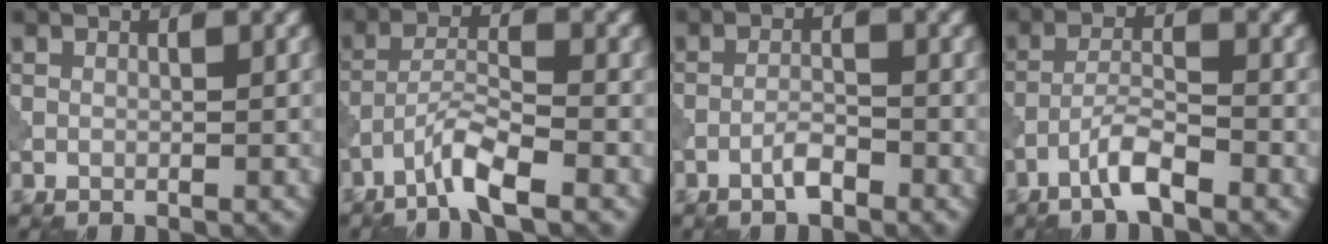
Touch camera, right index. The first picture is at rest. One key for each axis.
{"total": 3.9, "fx": -2.7, "fy": 0.4, "fz": 2.8, "tx": -0.055, "ty": 0.010, "tz": -0.063}
{"total": 1.7, "fx": -1.2, "fy": 0.4, "fz": 1.1, "tx": -0.022, "ty": 0.007, "tz": -0.027}
{"total": 3.2, "fx": -2.3, "fy": 0.4, "fz": 2.3, "tx": -0.045, "ty": 0.011, "tz": -0.052}